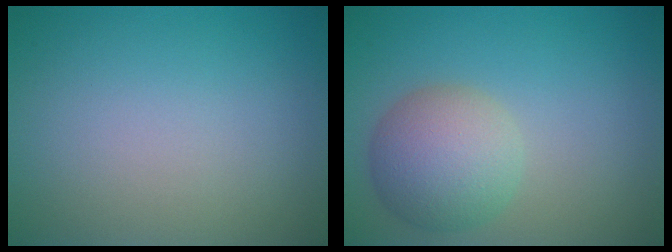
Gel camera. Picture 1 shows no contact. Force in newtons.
{"total": 5.1, "press": 5.1, "slide": 0.4}